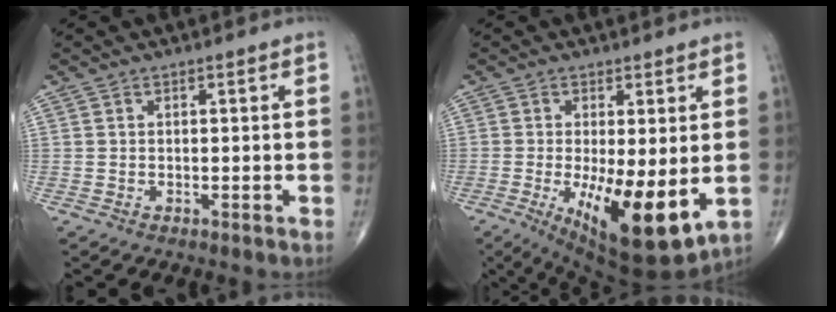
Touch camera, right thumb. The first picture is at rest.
{"total": 14.6, "force": [-2.8, 4.8, 13.5], "torque": [-0.214, -0.031, -0.027]}